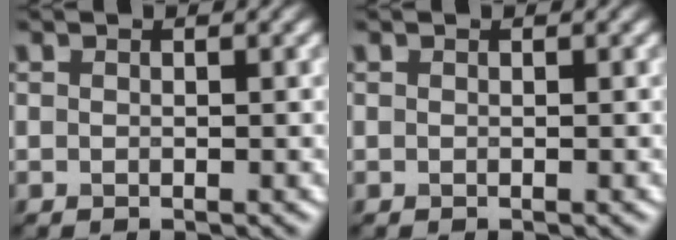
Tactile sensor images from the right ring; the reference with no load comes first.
{"total": 0.0}